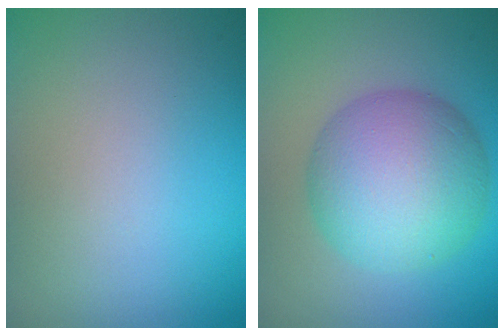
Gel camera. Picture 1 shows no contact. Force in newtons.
{"total": 9.0, "press": 9.0, "slide": 0.0}